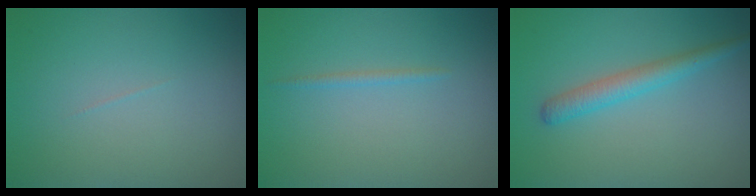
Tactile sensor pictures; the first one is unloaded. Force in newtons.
{"total": 0.7, "press": 0.7, "slide": 0.1}
{"total": 2.7, "press": 2.6, "slide": 0.1}